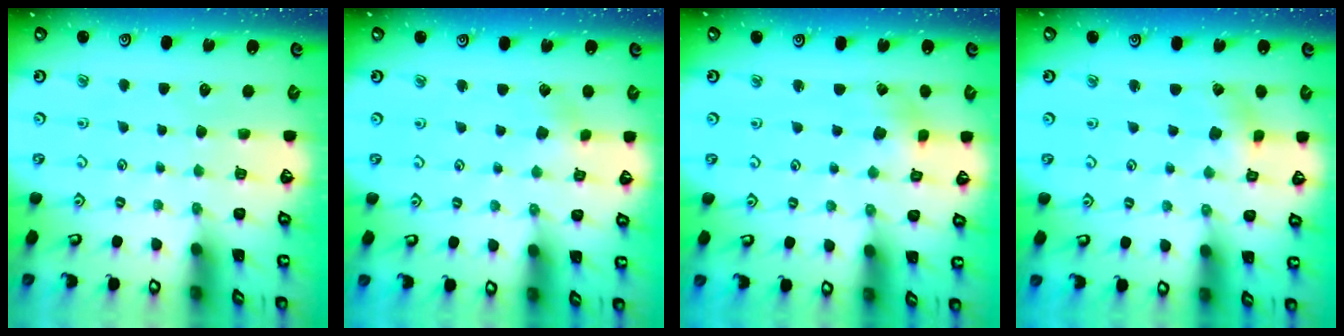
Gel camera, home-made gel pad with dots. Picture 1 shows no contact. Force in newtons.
{"total": 2.3, "press": 2.3, "slide": 0.3}
{"total": 2.7, "press": 2.7, "slide": 0.4}
{"total": 1.3, "press": 1.2, "slide": 0.3}